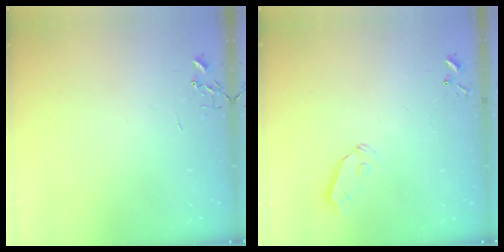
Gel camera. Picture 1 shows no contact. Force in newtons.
{"total": 4.4, "press": 4.3, "slide": 0.5}